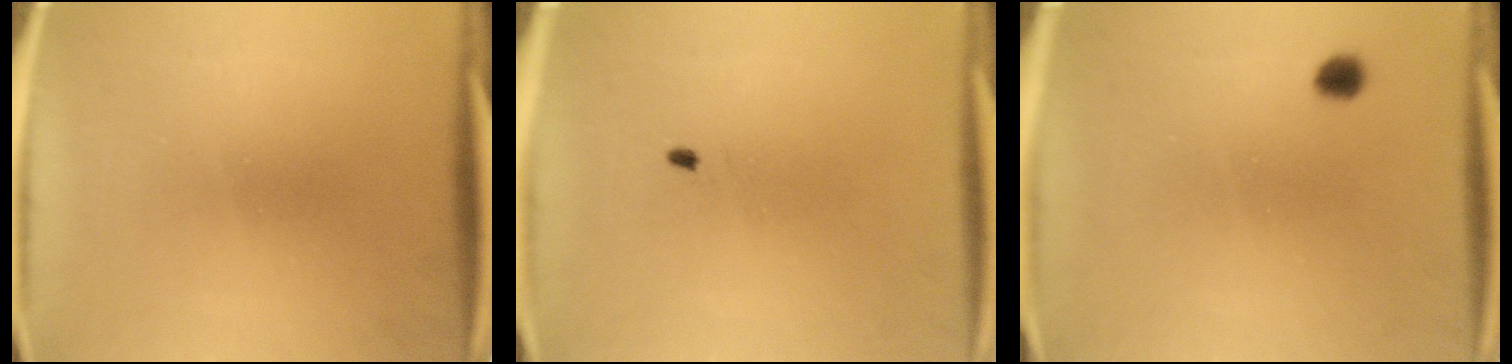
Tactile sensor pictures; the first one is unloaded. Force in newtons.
{"total": 0.5}
{"total": 1.9}